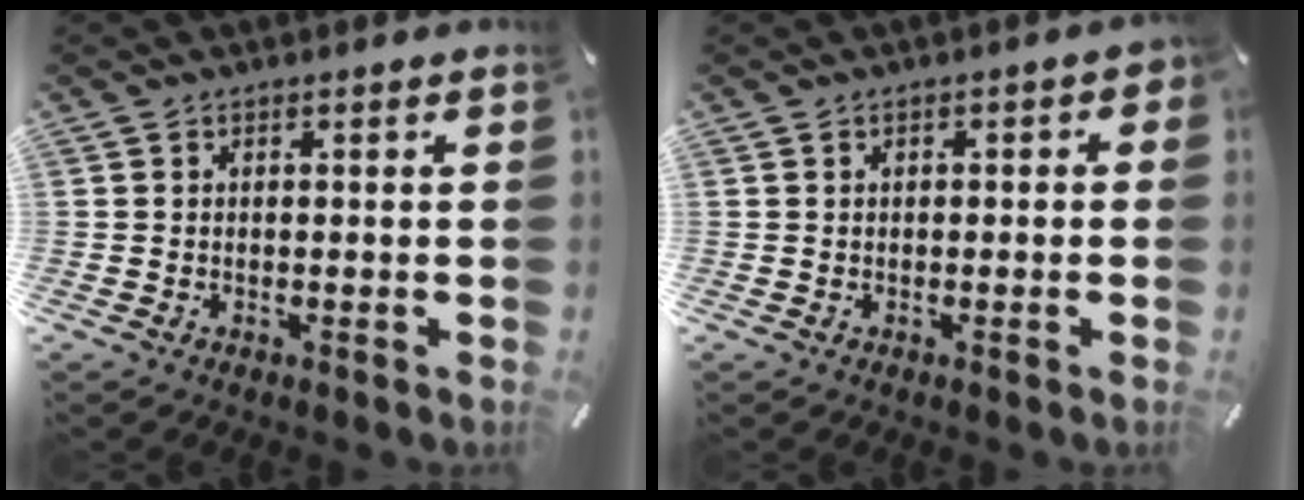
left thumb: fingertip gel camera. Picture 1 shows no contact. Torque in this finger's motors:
{"motor_torque": [-0.13, -0.20, 0.19, 0.18, -0.05]}